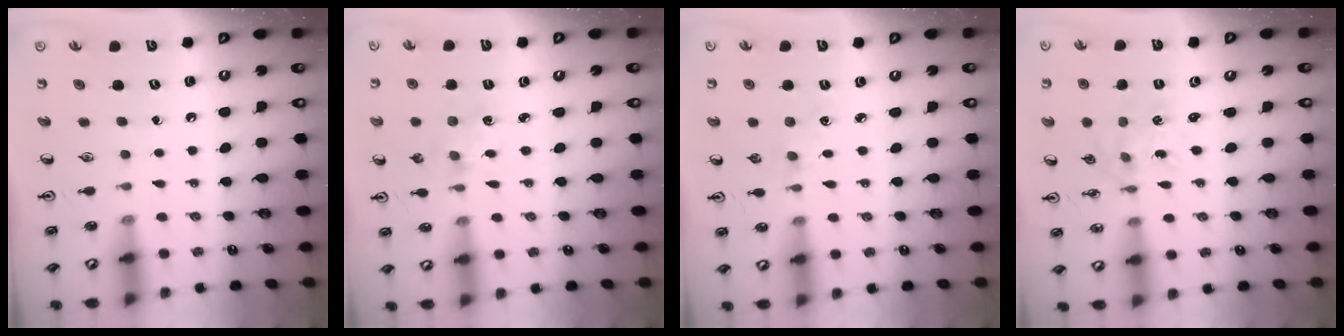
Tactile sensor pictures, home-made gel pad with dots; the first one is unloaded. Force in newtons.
{"total": 1.8, "press": 1.7, "slide": 0.3}
{"total": 1.7, "press": 1.7, "slide": 0.3}
{"total": 1.2, "press": 1.2, "slide": 0.2}